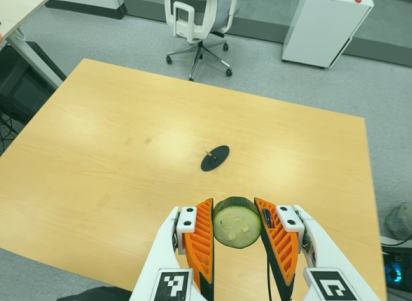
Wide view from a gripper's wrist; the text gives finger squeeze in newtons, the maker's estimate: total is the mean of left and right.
{"total": 9.1, "left": 8.0, "right": 10.2}